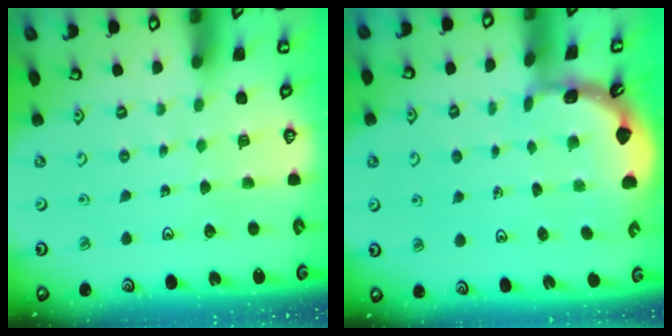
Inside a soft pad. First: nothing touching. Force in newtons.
{"total": 1.8, "press": 1.8, "slide": 0.1}